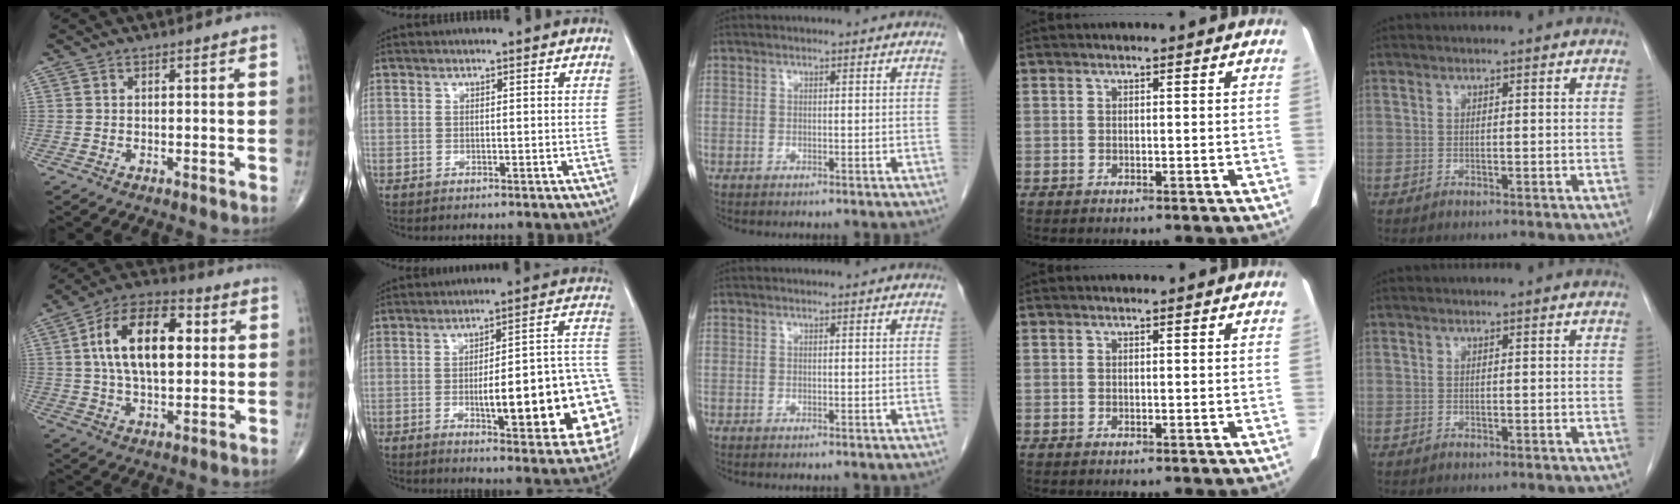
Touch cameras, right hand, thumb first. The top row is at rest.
{"thumb": {"total": 17.8, "force": [3.3, 9.5, 14.7], "torque": [-0.237, 0.014, 0.052]}, "index": {"total": 21.8, "force": [-4.6, 4.1, 20.9], "torque": [-0.197, 0.028, -0.048]}}